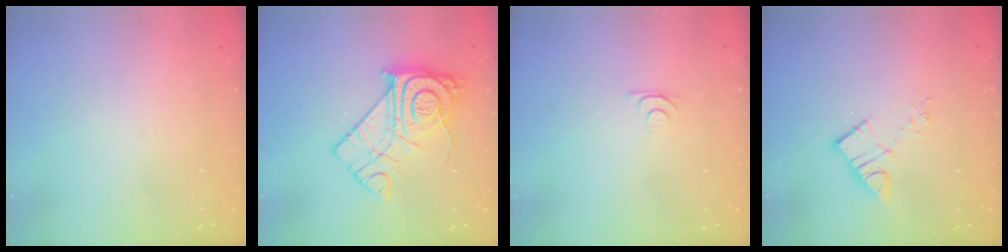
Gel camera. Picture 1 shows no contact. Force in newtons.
{"total": 17.2, "press": 17.1, "slide": 1.3}
{"total": 4.2, "press": 4.1, "slide": 0.5}
{"total": 7.9, "press": 7.9, "slide": 0.4}